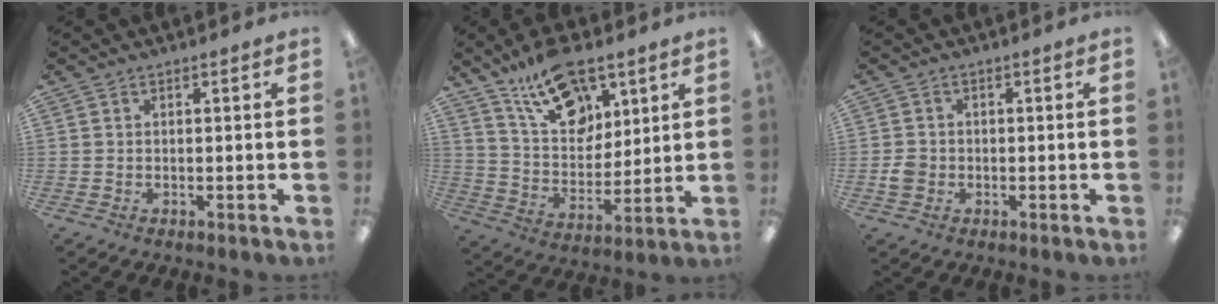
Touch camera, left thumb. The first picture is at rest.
{"total": 17.1, "force": [11.5, 9.1, 8.9], "torque": [-0.150, -0.053, 0.207]}
{"total": 3.0, "force": [-0.8, 2.7, 1.2], "torque": [-0.010, 0.002, -0.017]}